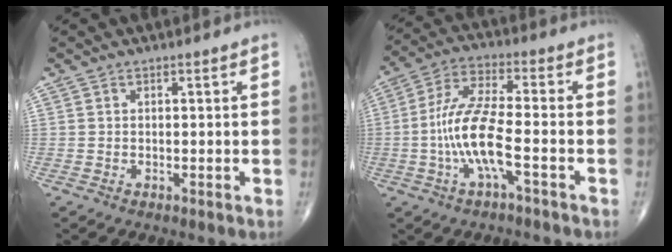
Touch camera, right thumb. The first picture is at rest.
{"total": 11.2, "force": [-3.1, 2.6, 10.4], "torque": [-0.235, 0.033, -0.060]}